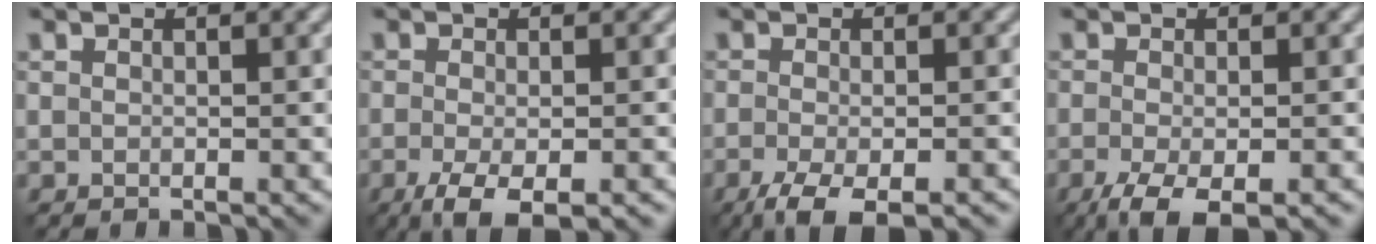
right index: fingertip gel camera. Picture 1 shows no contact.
{"total": 4.5, "force": [-2.4, 1.3, 3.5], "torque": [-0.067, -0.007, -0.040]}
{"total": 4.9, "force": [-3.1, 1.3, 3.6], "torque": [-0.062, -0.009, -0.056]}
{"total": 4.5, "force": [-2.6, 1.2, 3.4], "torque": [-0.064, -0.008, -0.047]}